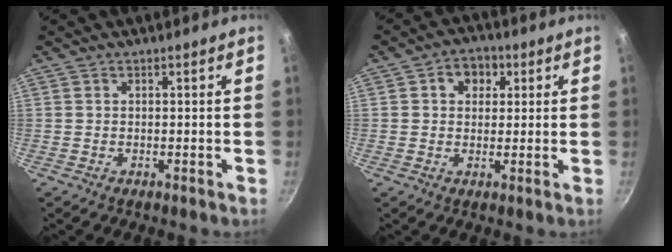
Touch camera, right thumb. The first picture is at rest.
{"total": 5.7, "force": [1.8, 4.6, 2.9], "torque": [-0.011, 0.002, 0.019]}